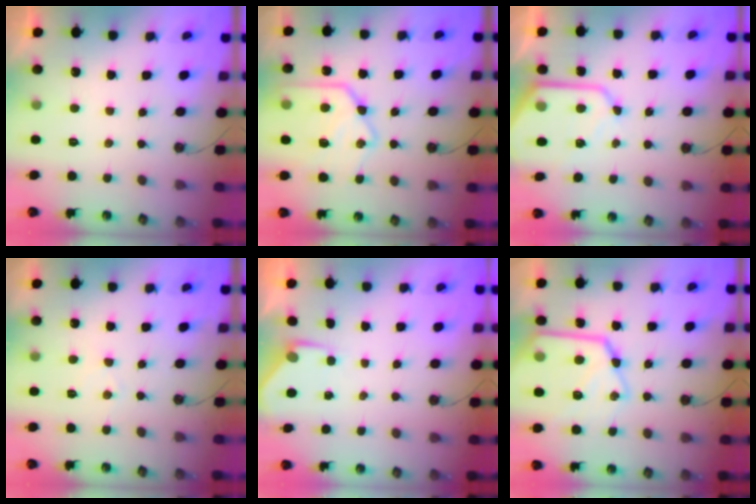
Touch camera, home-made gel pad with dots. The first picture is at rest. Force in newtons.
{"total": 19.4, "press": 19.2, "slide": 2.1}
{"total": 10.7, "press": 10.7, "slide": 0.9}
{"total": 4.1, "press": 4.1, "slide": 0.6}
{"total": 3.5, "press": 3.5, "slide": 0.5}
{"total": 21.9, "press": 21.8, "slide": 2.4}